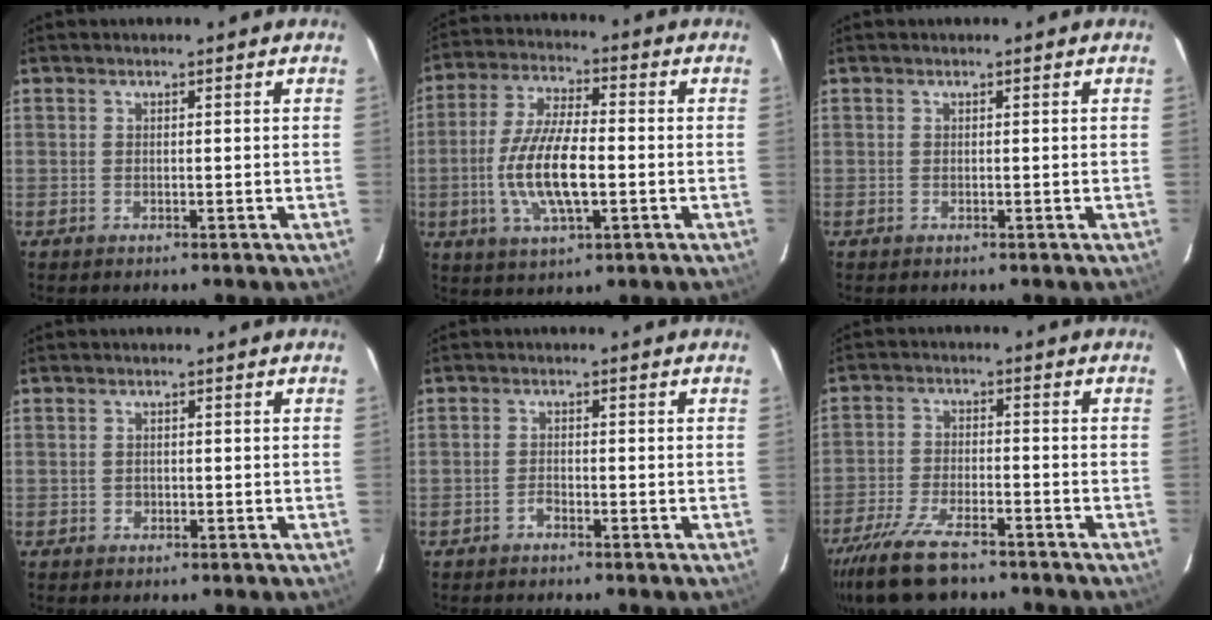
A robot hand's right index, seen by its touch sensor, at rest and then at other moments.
{"total": 12.8, "force": [-2.4, 4.3, 11.8], "torque": [-0.240, -0.004, -0.044]}
{"total": 0.0}
{"total": 0.9, "force": [-0.3, 0.9, 0.1], "torque": [0.001, 0.001, -0.002]}
{"total": 1.3, "force": [-1.1, 0.5, 0.5], "torque": [-0.010, 0.003, -0.022]}
{"total": 13.8, "force": [-10.9, 4.2, 7.3], "torque": [-0.173, -0.029, -0.197]}